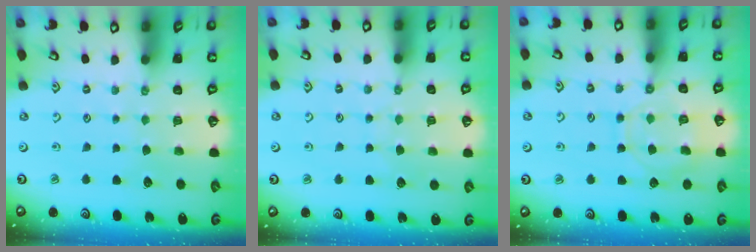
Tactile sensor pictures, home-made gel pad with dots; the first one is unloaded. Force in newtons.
{"total": 3.9, "press": 3.8, "slide": 0.4}
{"total": 10.5, "press": 10.4, "slide": 0.8}